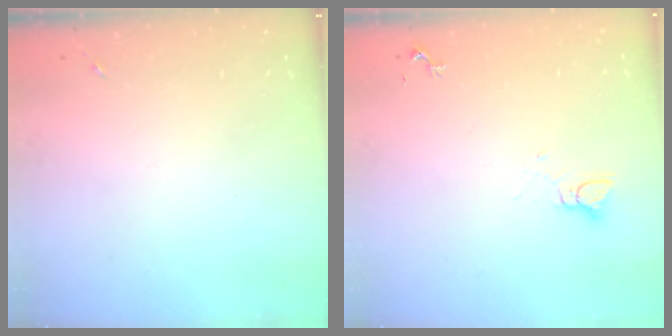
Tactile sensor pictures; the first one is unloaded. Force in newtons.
{"total": 2.8, "press": 2.8, "slide": 0.1}